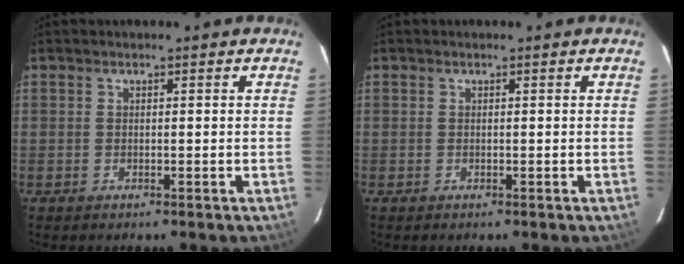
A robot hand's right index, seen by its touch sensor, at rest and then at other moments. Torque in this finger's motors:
{"motor_torque": [0.00, 0.00, 0.00, 0.00]}